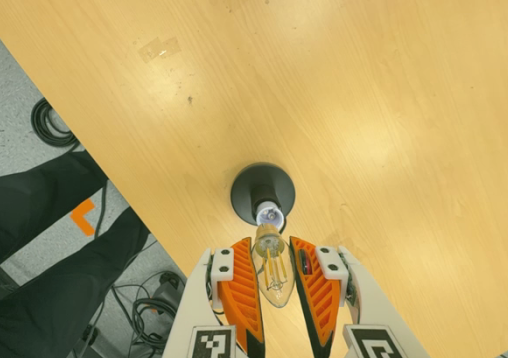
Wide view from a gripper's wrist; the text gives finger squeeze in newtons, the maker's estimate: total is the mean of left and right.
{"total": 15.7, "left": 17.6, "right": 13.8}